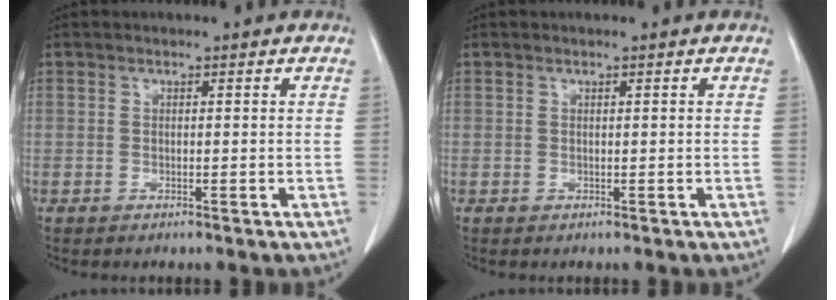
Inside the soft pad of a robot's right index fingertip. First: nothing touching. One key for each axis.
{"total": 0.0}